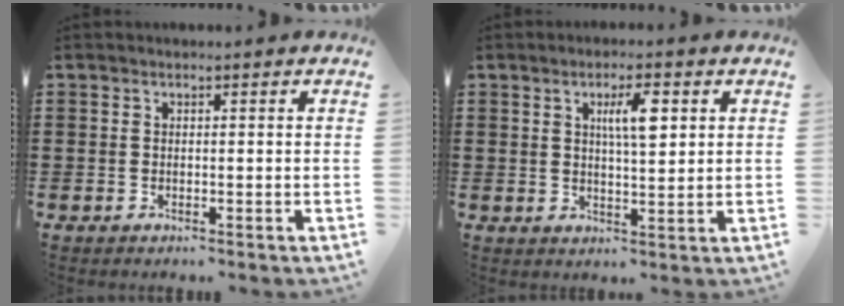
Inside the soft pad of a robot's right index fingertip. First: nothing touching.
{"total": 5.3, "force": [1.7, 1.4, 4.8], "torque": [-0.092, 0.008, 0.024]}